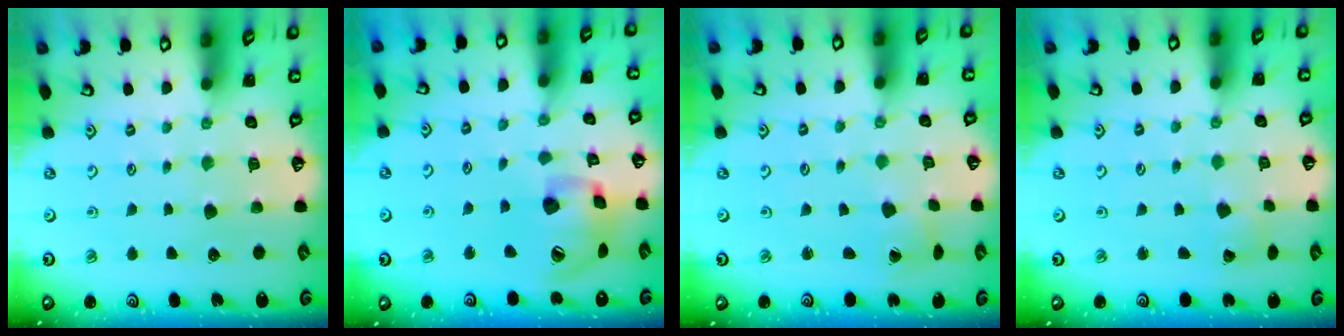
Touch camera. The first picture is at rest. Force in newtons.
{"total": 15.8, "press": 15.6, "slide": 2.5}
{"total": 1.7, "press": 1.7, "slide": 0.2}
{"total": 2.9, "press": 2.9, "slide": 0.2}